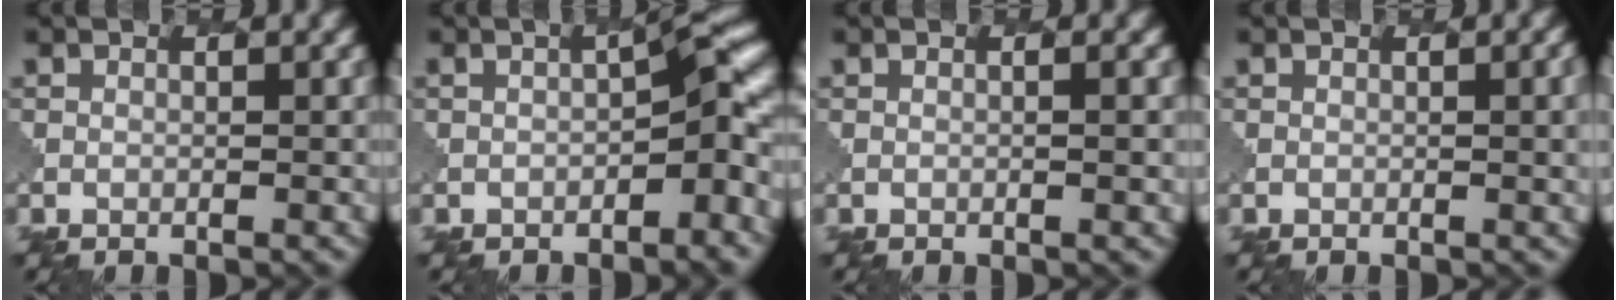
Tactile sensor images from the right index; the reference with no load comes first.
{"total": 4.7, "force": [-1.6, 1.4, 4.2], "torque": [-0.051, 0.014, -0.031]}
{"total": 1.1, "force": [0.1, 0.1, 1.1], "torque": [-0.006, 0.001, -0.001]}
{"total": 2.2, "force": [0.1, 0.4, 2.2], "torque": [-0.023, -0.001, 0.000]}